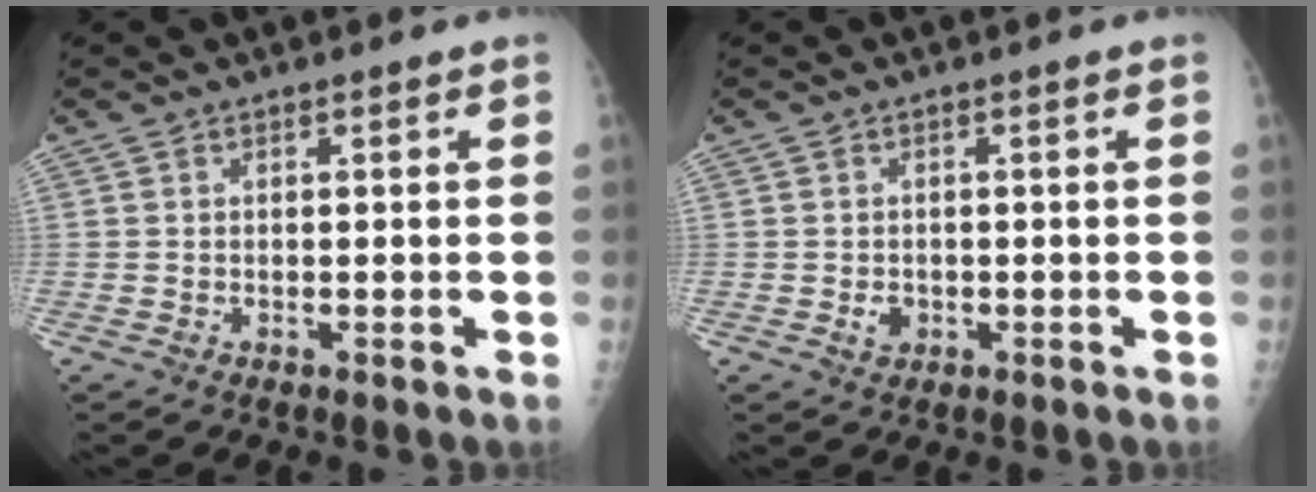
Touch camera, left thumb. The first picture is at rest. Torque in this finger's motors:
{"motor_torque": [-0.04, -0.02, 0.12, 0.04, 0.00]}